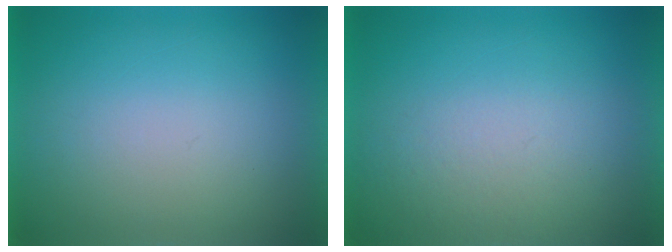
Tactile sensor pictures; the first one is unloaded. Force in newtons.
{"total": 4.8}